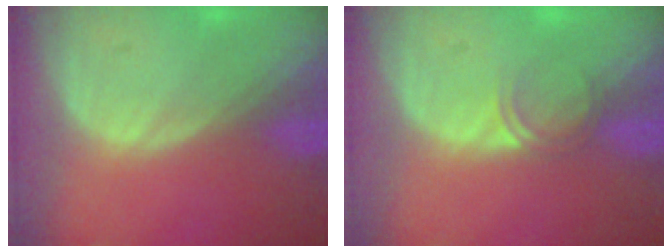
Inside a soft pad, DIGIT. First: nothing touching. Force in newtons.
{"total": 1.8, "press": 1.5, "slide": 1.1}